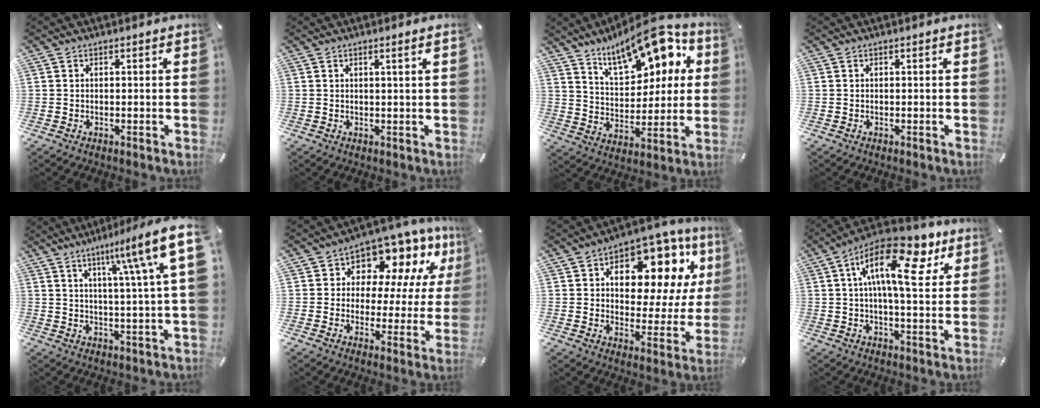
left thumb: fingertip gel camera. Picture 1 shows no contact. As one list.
[{"total": 1.6, "force": [0.8, -0.2, 1.3], "torque": [-0.024, -0.002, 0.013]}, {"total": 17.4, "force": [11.9, 8.5, 9.4], "torque": [-0.145, -0.075, 0.204]}, {"total": 0.0}, {"total": 16.5, "force": [6.6, 2.4, 14.9], "torque": [-0.220, -0.033, 0.092]}, {"total": 10.6, "force": [7.6, 6.4, 3.6], "torque": [-0.061, -0.067, 0.137]}, {"total": 13.8, "force": [7.4, 8.3, 8.1], "torque": [-0.111, -0.064, 0.125]}, {"total": 17.5, "force": [7.4, 7.1, 14.2], "torque": [-0.240, -0.026, 0.120]}]